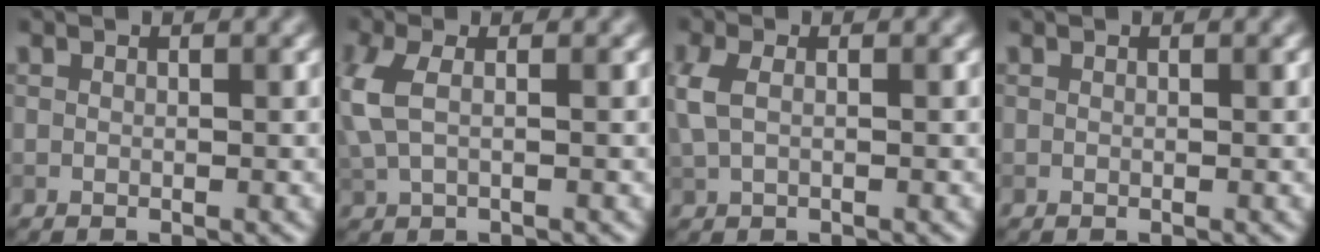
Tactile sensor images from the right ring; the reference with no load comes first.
{"total": 3.0, "force": [0.3, 1.3, 2.7], "torque": [-0.074, 0.006, 0.002]}
{"total": 2.5, "force": [0.3, 1.3, 2.1], "torque": [-0.055, 0.006, 0.003]}
{"total": 0.0}